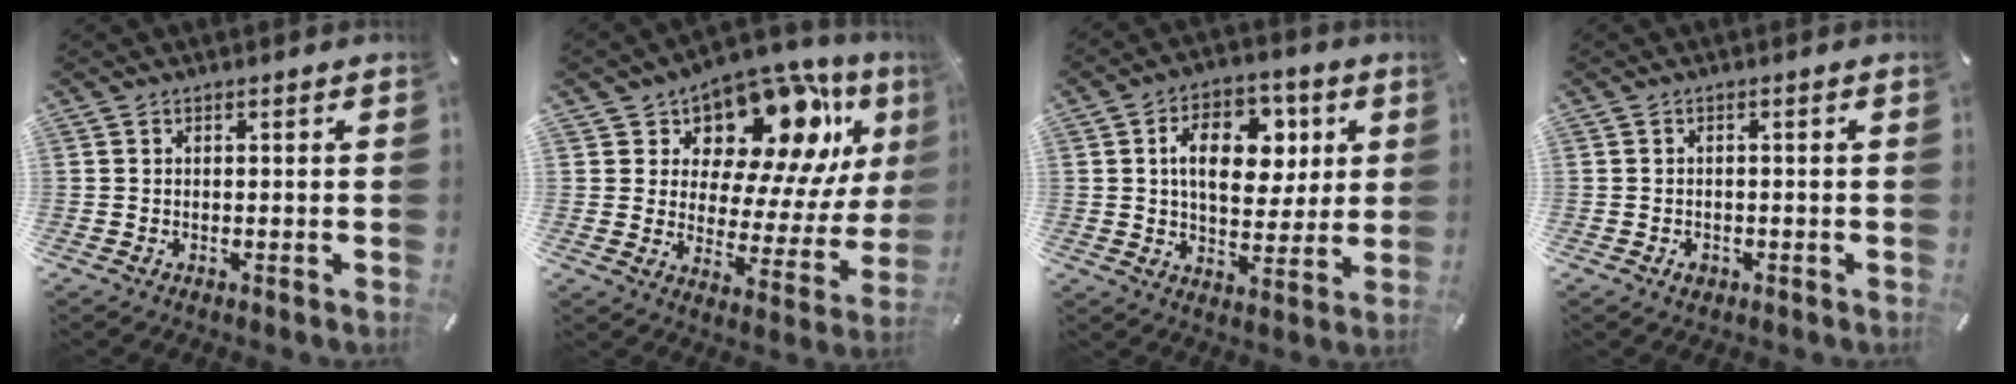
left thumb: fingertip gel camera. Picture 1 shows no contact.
{"total": 15.1, "force": [10.4, 8.1, 7.4], "torque": [-0.111, -0.089, 0.174]}
{"total": 14.4, "force": [3.9, 9.6, 10.0], "torque": [-0.144, 0.002, 0.067]}
{"total": 1.9, "force": [-0.9, 1.4, 0.9], "torque": [-0.018, 0.005, -0.017]}